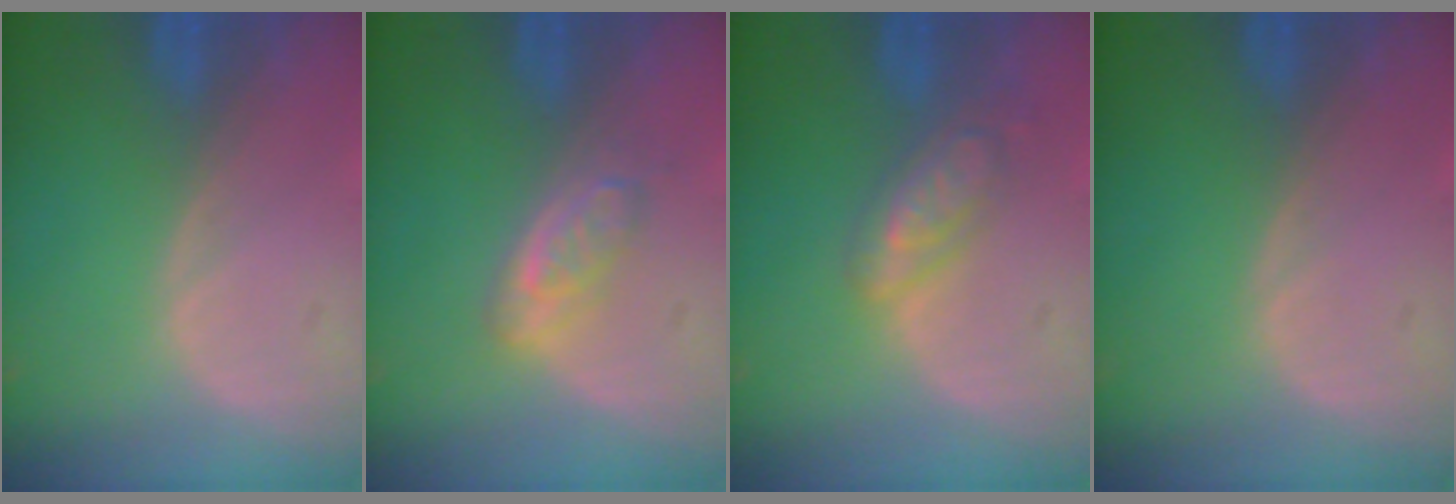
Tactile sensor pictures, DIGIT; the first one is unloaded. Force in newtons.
{"total": 4.3, "press": 4.0, "slide": 1.3}
{"total": 4.9, "press": 4.9, "slide": 0.1}
{"total": 0.0}